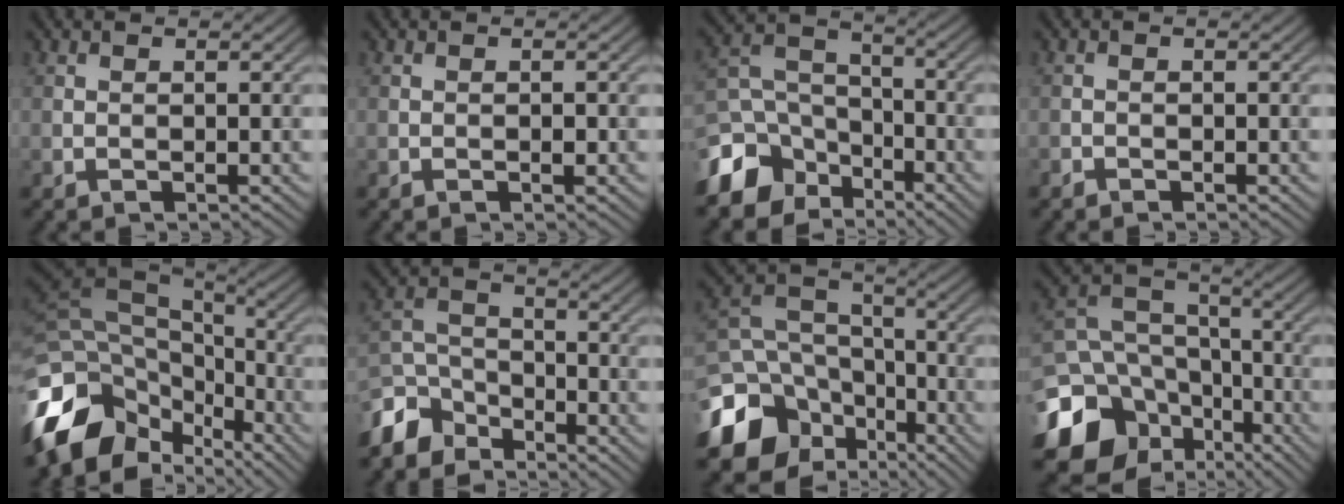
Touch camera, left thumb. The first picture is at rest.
{"total": 0.8, "force": [-0.3, 0.3, 0.6], "torque": [-0.008, 0.002, -0.004]}
{"total": 10.2, "force": [-6.4, 6.7, 4.1], "torque": [-0.109, -0.013, -0.136]}
{"total": 0.8, "force": [-0.7, 0.3, 0.1], "torque": [0.000, -0.002, -0.014]}
{"total": 16.1, "force": [-7.6, 10.3, 9.8], "torque": [-0.254, -0.023, -0.133]}
{"total": 7.7, "force": [-5.9, 4.1, 2.7], "torque": [-0.063, 0.000, -0.141]}
{"total": 14.0, "force": [-7.1, 10.1, 6.7], "torque": [-0.187, -0.029, -0.122]}
{"total": 16.3, "force": [-7.8, 12.3, 7.4], "torque": [-0.214, -0.036, -0.119]}